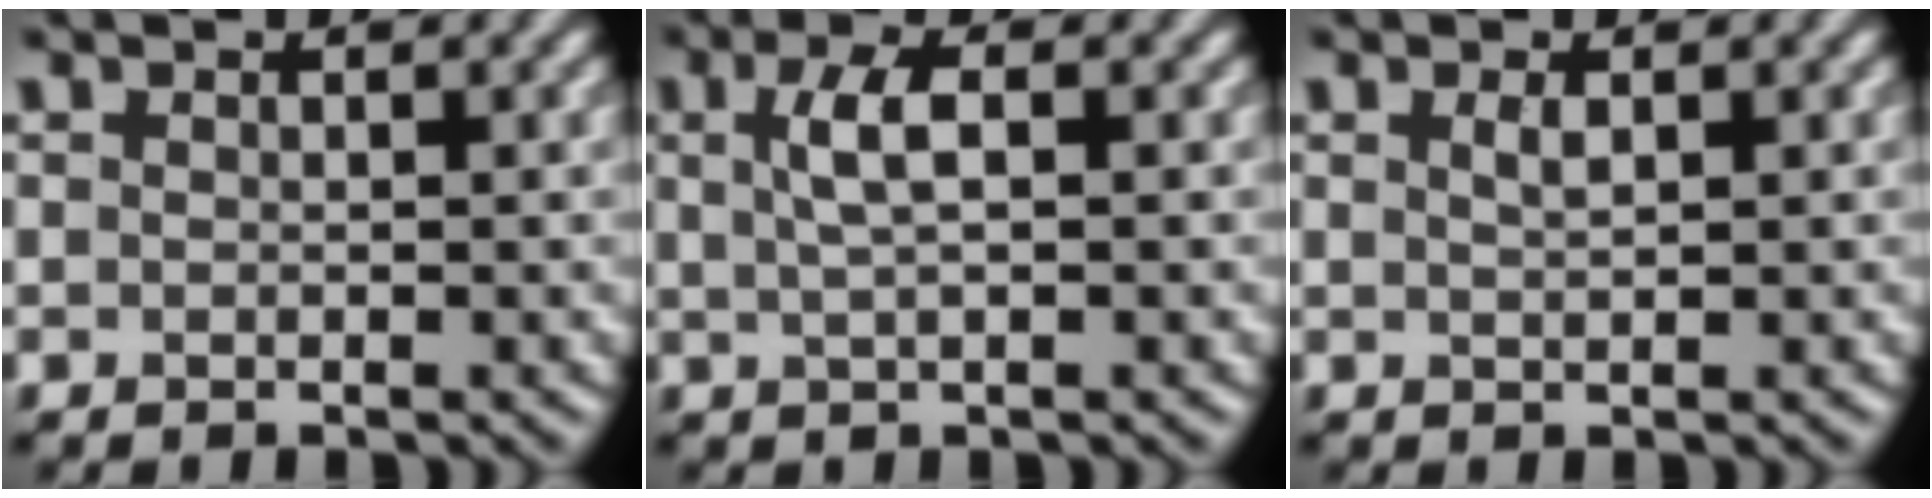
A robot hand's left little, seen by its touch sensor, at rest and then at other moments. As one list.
[{"total": 2.8, "force": [0.7, 0.9, 2.6], "torque": [-0.051, 0.007, 0.012]}, {"total": 0.9, "force": [0.4, 0.3, 0.8], "torque": [-0.015, 0.002, 0.008]}]